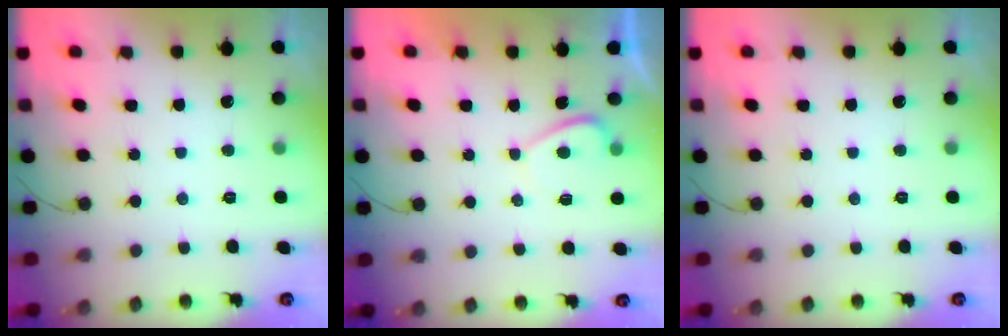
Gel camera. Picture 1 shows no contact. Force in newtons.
{"total": 2.1, "press": 2.0, "slide": 0.7}
{"total": 0.0}